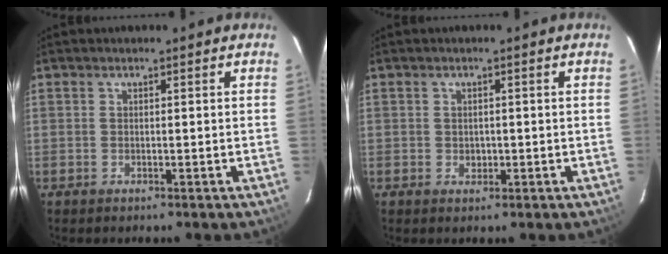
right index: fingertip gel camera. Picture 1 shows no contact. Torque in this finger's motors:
{"motor_torque": [0.08, 0.03, 0.09, 0.01]}